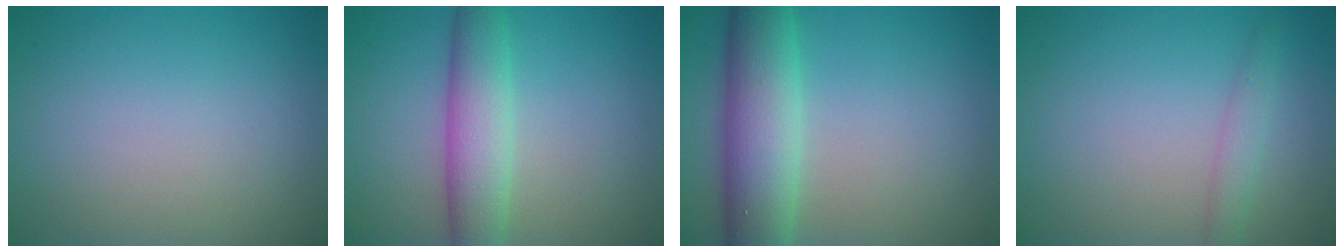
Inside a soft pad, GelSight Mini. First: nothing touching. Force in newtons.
{"total": 5.2, "press": 5.2, "slide": 0.1}
{"total": 7.7, "press": 7.7, "slide": 0.3}
{"total": 1.7, "press": 1.7, "slide": 0.1}